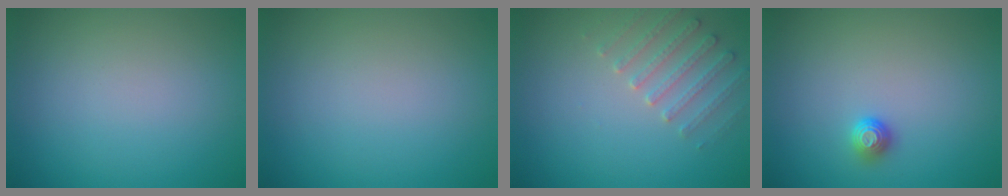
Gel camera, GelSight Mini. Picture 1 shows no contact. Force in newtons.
{"total": 0.0}
{"total": 2.6, "press": 2.6, "slide": 0.6}
{"total": 1.2, "press": 1.1, "slide": 0.4}